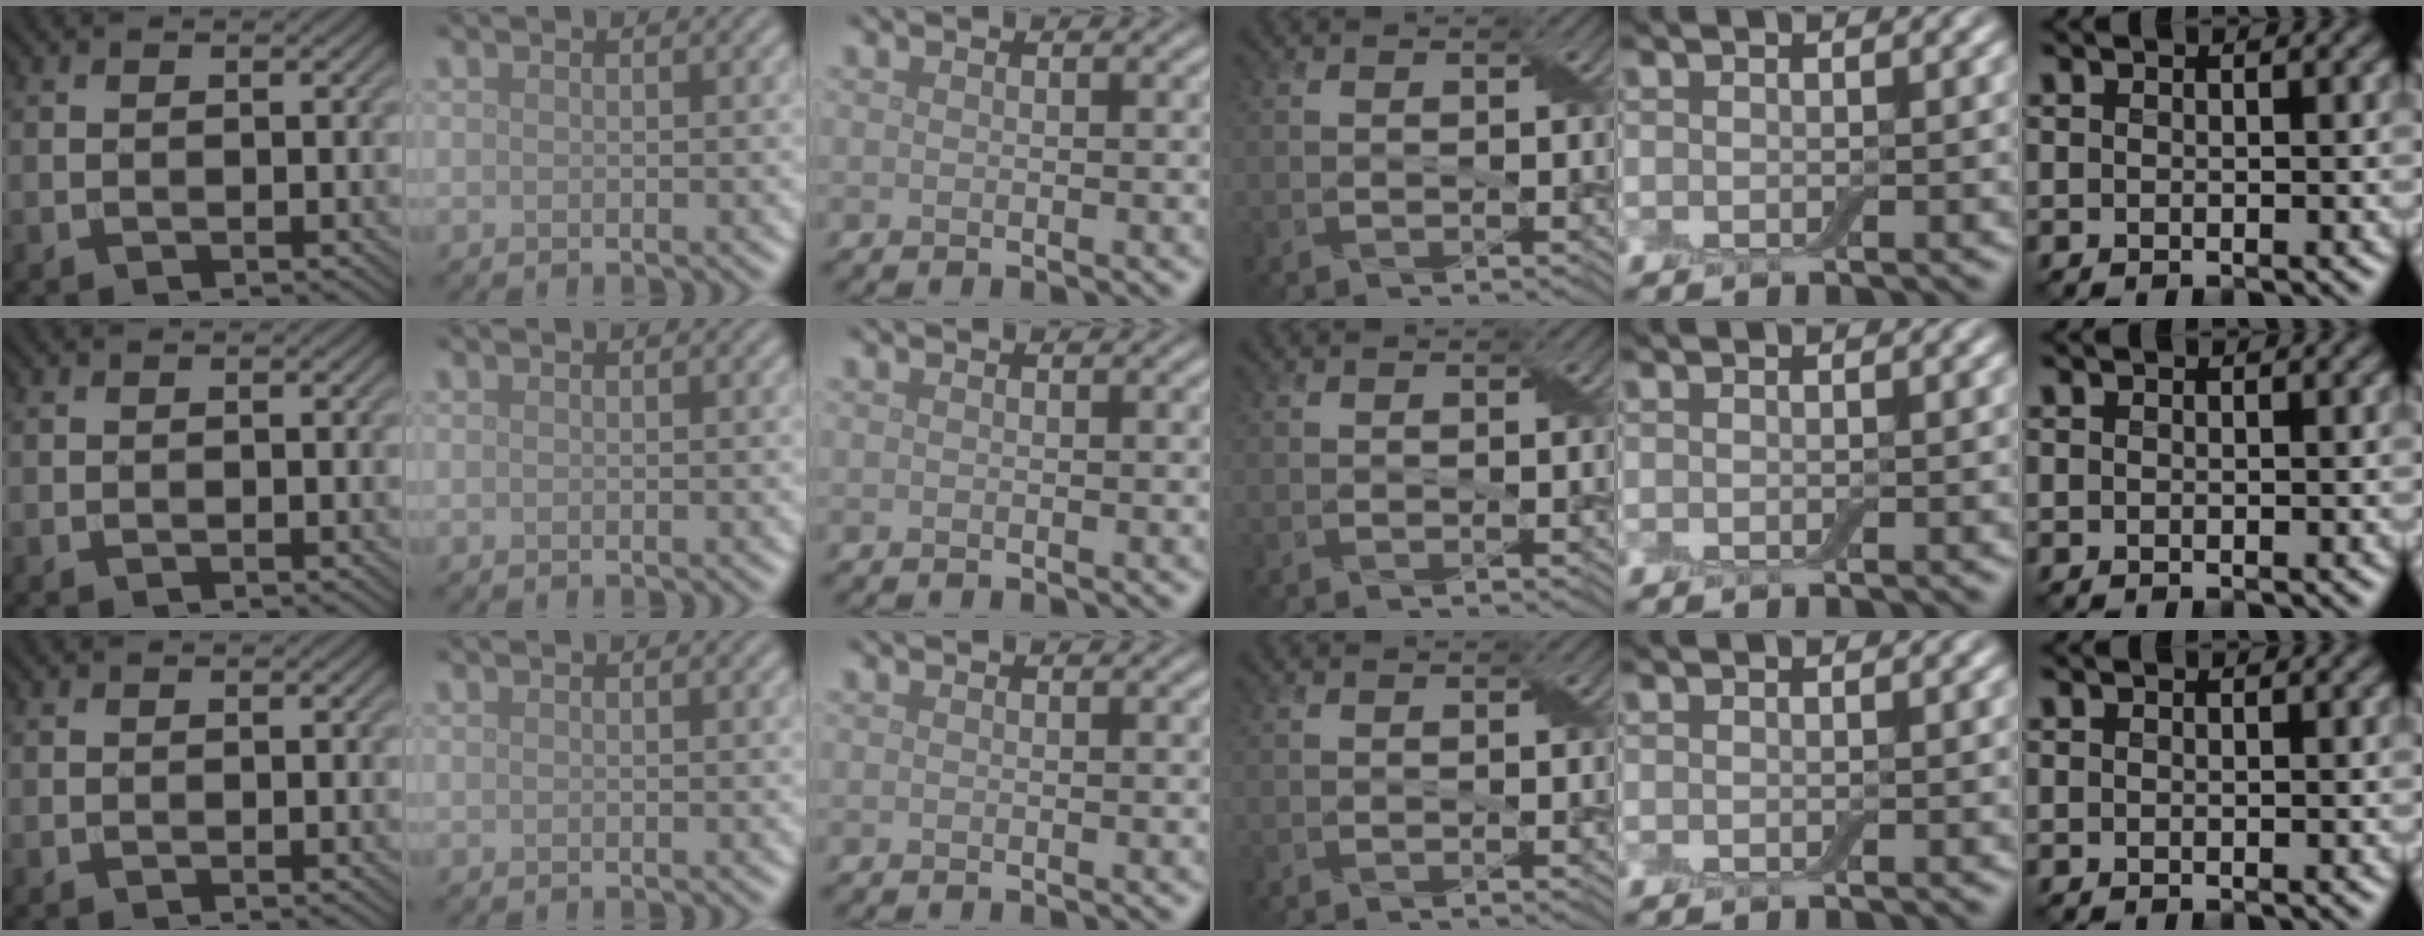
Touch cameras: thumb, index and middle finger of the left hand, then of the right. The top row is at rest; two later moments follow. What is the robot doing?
{"motion": "fold", "object": "cloth"}